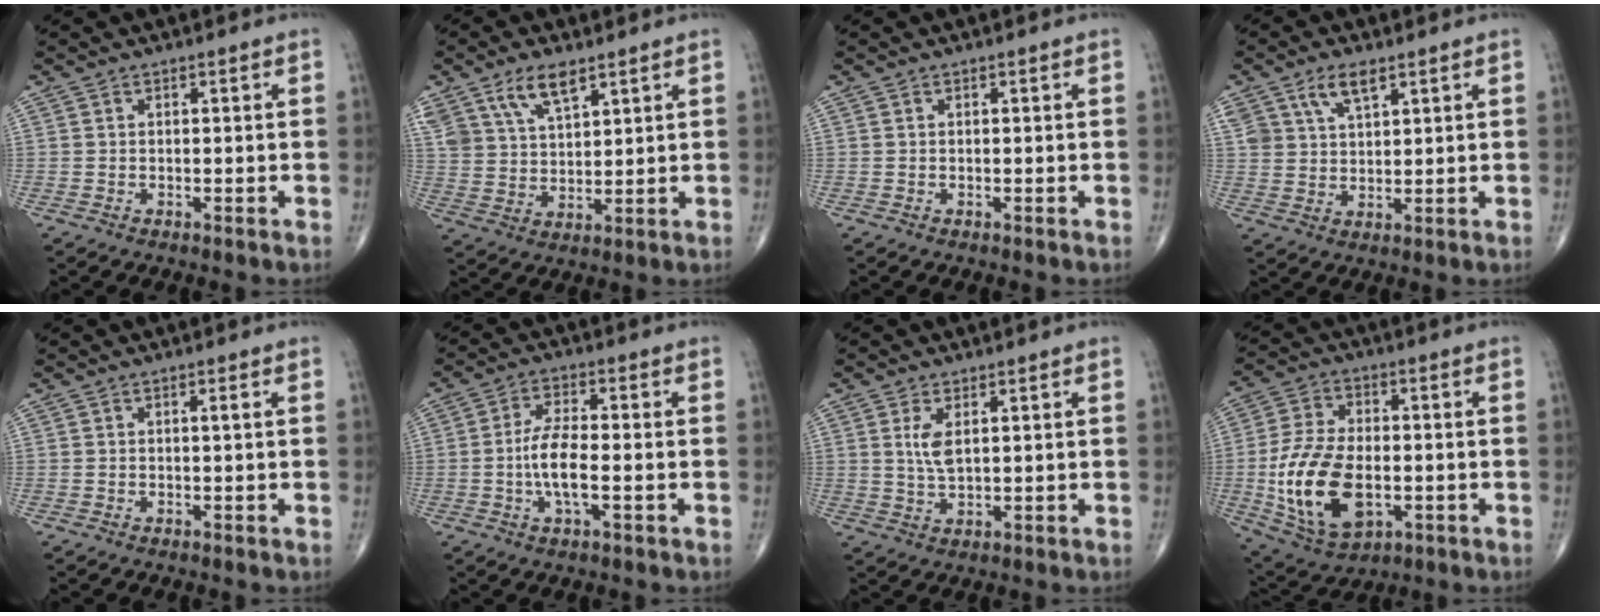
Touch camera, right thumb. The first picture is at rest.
{"total": 9.3, "force": [5.9, 4.3, 5.8], "torque": [-0.101, -0.022, 0.121]}
{"total": 0.0}
{"total": 6.4, "force": [3.8, 3.1, 4.1], "torque": [-0.068, -0.013, 0.074]}
{"total": 0.5, "force": [0.1, -0.1, 0.5], "torque": [-0.012, -0.001, 0.001]}
{"total": 7.5, "force": [-1.4, 2.6, 6.9], "torque": [-0.143, 0.010, -0.030]}
{"total": 4.2, "force": [1.3, 1.8, 3.5], "torque": [-0.070, -0.008, 0.033]}
{"total": 17.6, "force": [-3.1, 10.2, 14.0], "torque": [-0.263, 0.002, -0.043]}